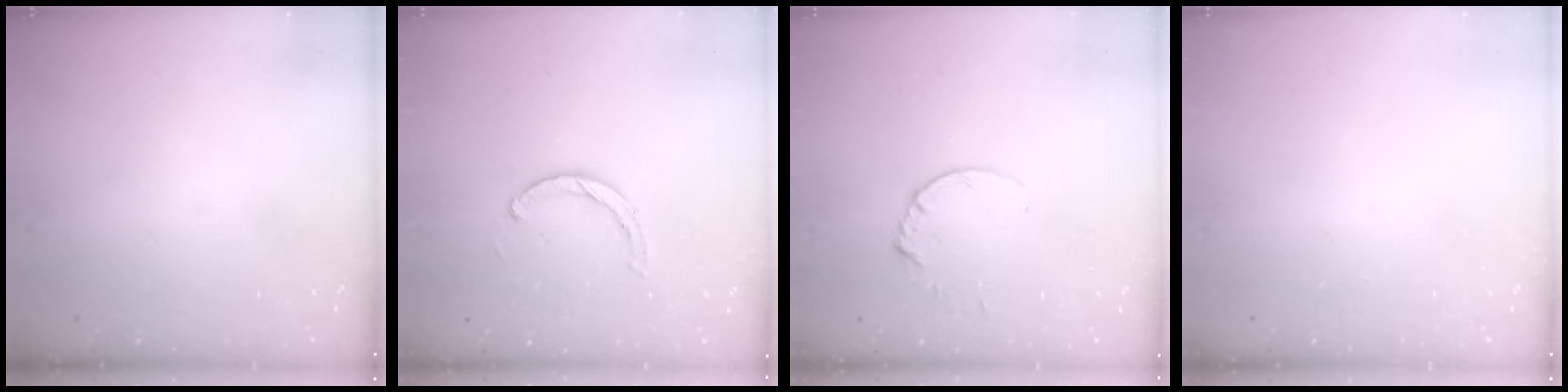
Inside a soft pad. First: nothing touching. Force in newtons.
{"total": 2.8, "press": 2.8, "slide": 0.2}
{"total": 1.8, "press": 1.7, "slide": 0.2}
{"total": 0.0}